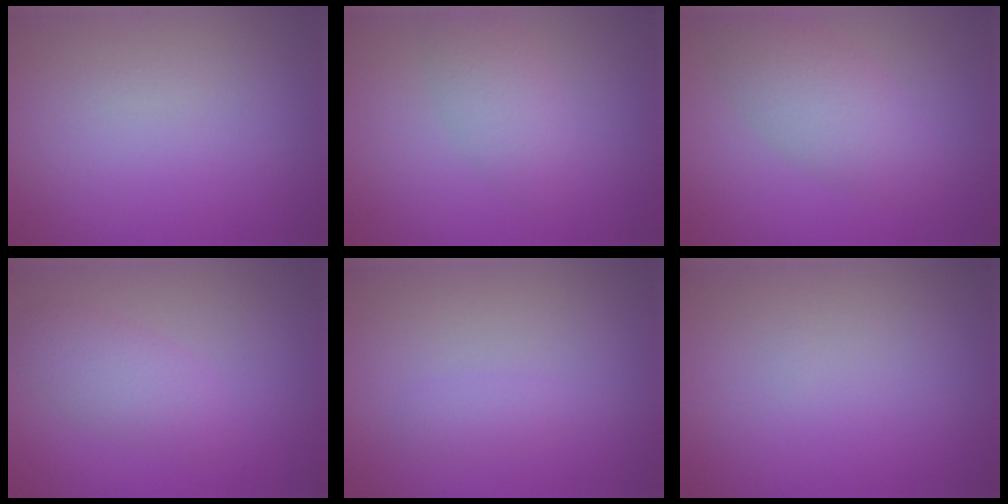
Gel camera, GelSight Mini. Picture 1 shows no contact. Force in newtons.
{"total": 2.6, "press": 2.6, "slide": 0.0}
{"total": 3.9, "press": 3.9, "slide": 0.3}
{"total": 2.8, "press": 2.8, "slide": 0.1}
{"total": 1.0, "press": 1.0, "slide": 0.1}
{"total": 0.0}